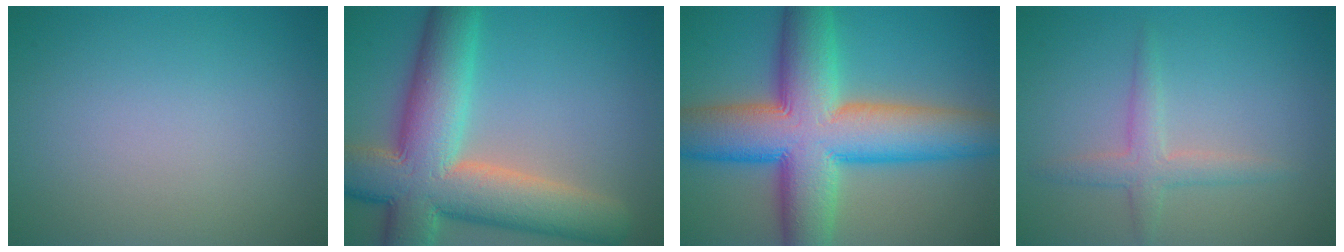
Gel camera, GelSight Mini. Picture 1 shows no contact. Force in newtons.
{"total": 12.5, "press": 12.5, "slide": 1.1}
{"total": 14.2, "press": 14.2, "slide": 0.2}
{"total": 2.3, "press": 2.3, "slide": 0.0}